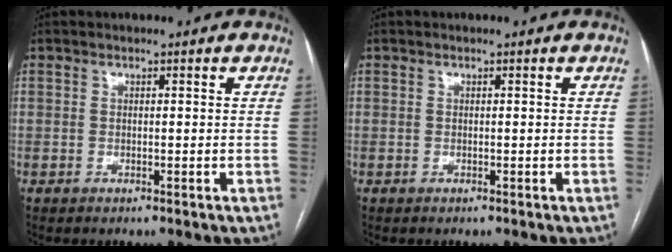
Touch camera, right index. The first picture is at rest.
{"total": 0.0}